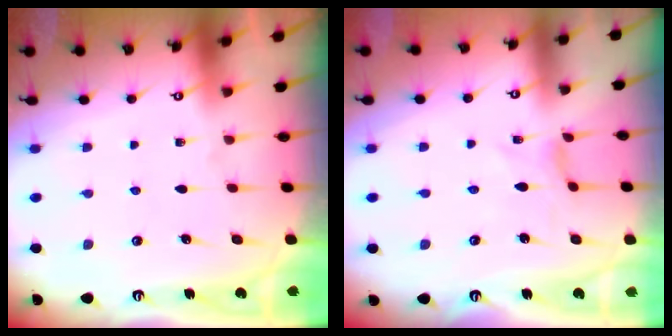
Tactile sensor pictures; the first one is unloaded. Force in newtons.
{"total": 0.0}